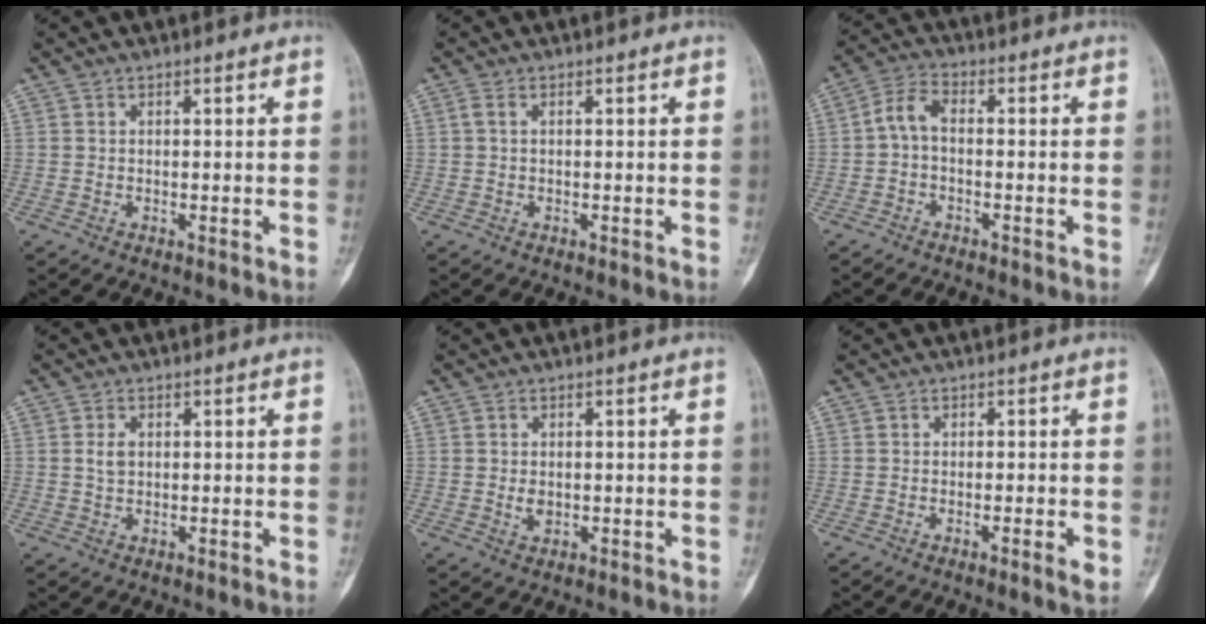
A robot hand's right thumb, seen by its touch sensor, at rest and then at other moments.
{"total": 0.9, "force": [0.2, 0.3, 0.9], "torque": [-0.028, 0.009, 0.003]}
{"total": 4.5, "force": [-0.6, 2.4, 3.7], "torque": [-0.073, 0.017, -0.023]}
{"total": 2.2, "force": [0.4, 1.5, 1.6], "torque": [-0.027, 0.002, 0.009]}
{"total": 2.0, "force": [0.0, 1.6, 1.3], "torque": [-0.017, 0.000, 0.004]}
{"total": 2.6, "force": [-0.9, 0.3, 2.4], "torque": [-0.043, -0.005, -0.014]}